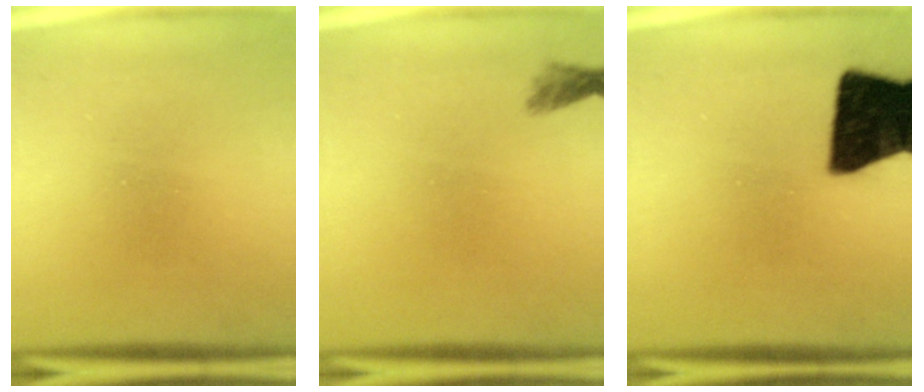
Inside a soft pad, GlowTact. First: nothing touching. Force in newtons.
{"total": 1.6}
{"total": 19.6}